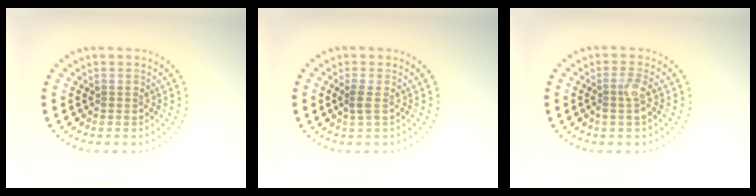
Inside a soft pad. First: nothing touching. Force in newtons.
{"total": 1.0, "press": 0.9, "slide": 0.6}
{"total": 1.7, "press": 1.4, "slide": 1.0}